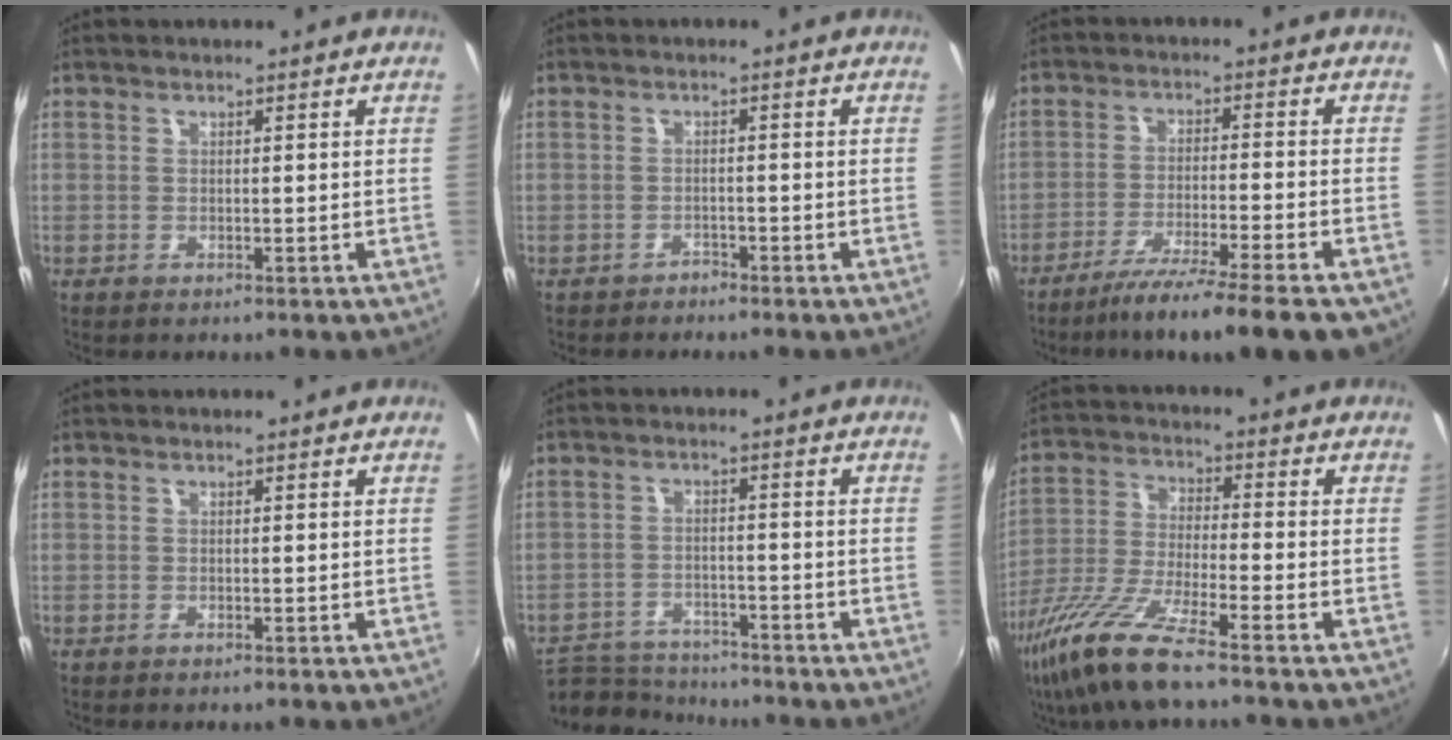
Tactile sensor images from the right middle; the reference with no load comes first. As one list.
[{"total": 1.8, "force": [-1.5, 1.1, -0.3], "torque": [0.000, 0.008, -0.023]}, {"total": 13.9, "force": [-11.0, 0.3, 8.5], "torque": [-0.151, -0.038, -0.175]}, {"total": 0.0}, {"total": 10.2, "force": [-9.3, 3.4, 2.7], "torque": [-0.081, 0.001, -0.150]}, {"total": 12.2, "force": [-8.8, 1.0, 8.5], "torque": [-0.182, -0.027, -0.171]}]